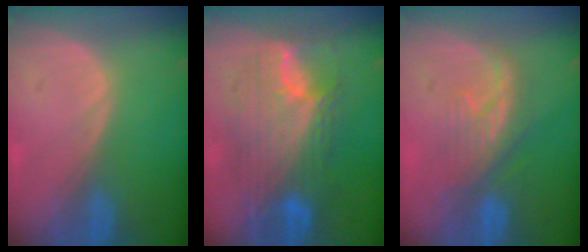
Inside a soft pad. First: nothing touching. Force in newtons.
{"total": 10.9, "press": 10.9, "slide": 0.8}
{"total": 6.1, "press": 6.0, "slide": 1.1}